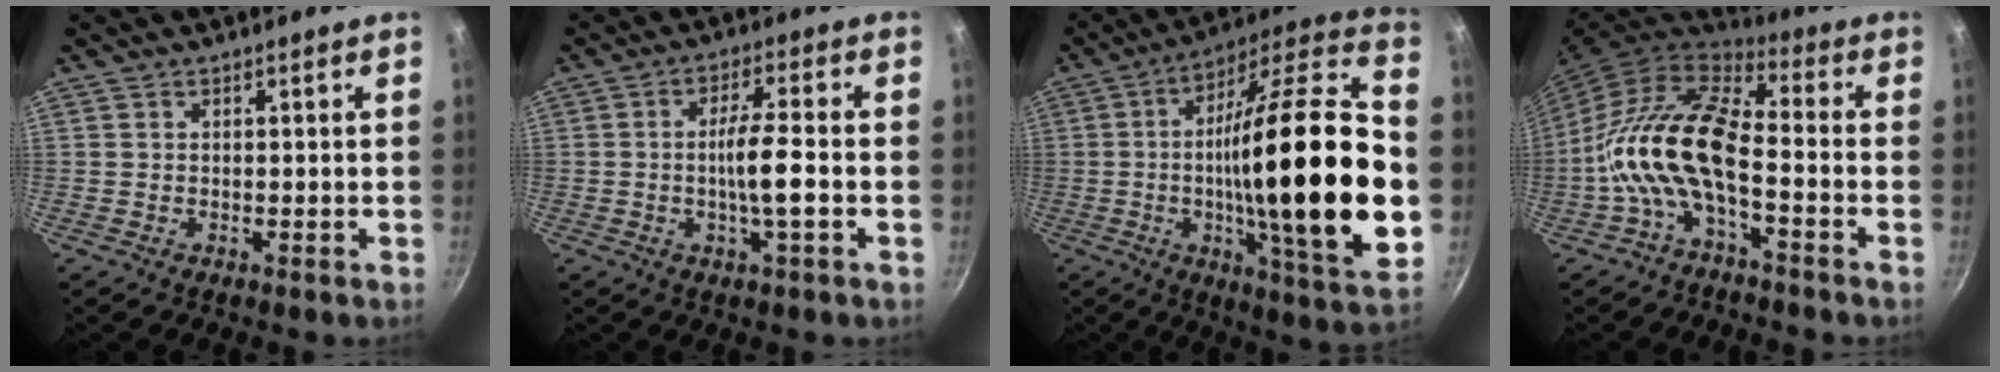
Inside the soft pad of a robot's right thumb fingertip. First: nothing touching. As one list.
[{"total": 7.1, "force": [-1.4, 0.8, 7.0], "torque": [-0.125, 0.014, -0.027]}, {"total": 33.6, "force": [-3.1, 7.9, 32.5], "torque": [-0.509, 0.013, -0.056]}, {"total": 14.6, "force": [-3.7, 6.6, 12.5], "torque": [-0.244, 0.043, -0.087]}]